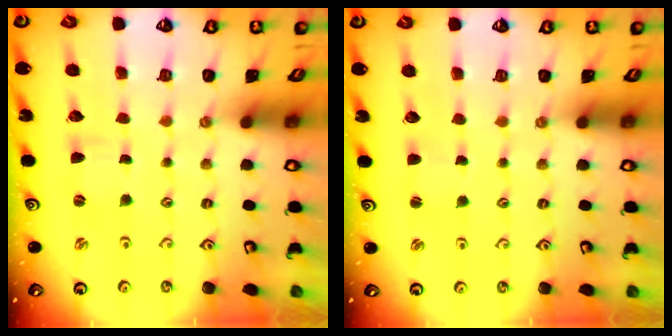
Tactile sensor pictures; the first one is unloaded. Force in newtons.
{"total": 1.9, "press": 1.8, "slide": 0.4}